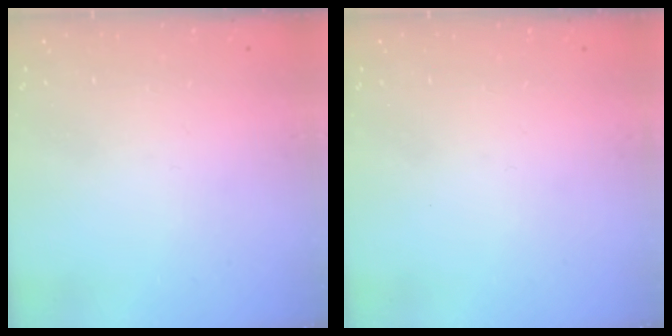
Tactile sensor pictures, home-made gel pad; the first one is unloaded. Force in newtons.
{"total": 0.0}